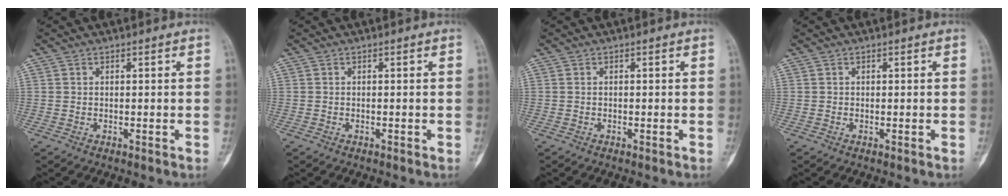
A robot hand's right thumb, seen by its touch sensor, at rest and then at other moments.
{"total": 0.0}
{"total": 0.0}
{"total": 0.0}